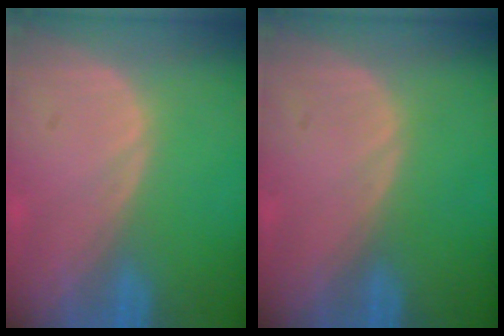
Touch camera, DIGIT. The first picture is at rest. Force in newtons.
{"total": 0.0}